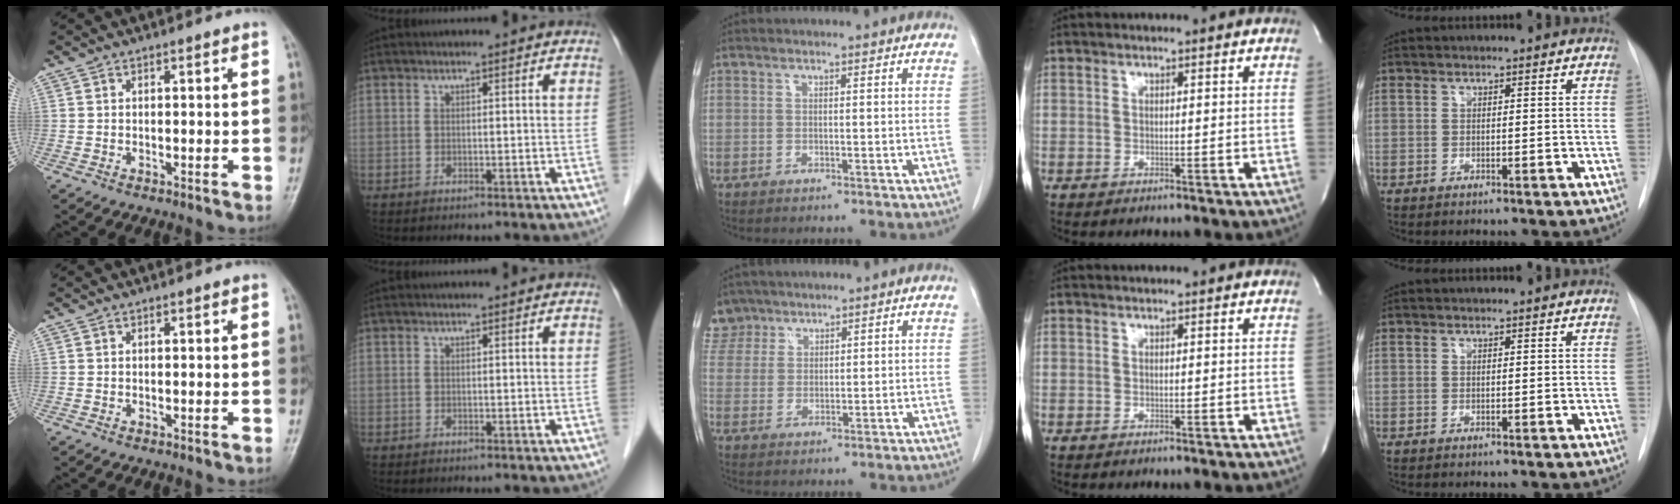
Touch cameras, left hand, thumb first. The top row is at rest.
{"middle": {"total": 5.0, "force": [4.1, 2.8, -0.5], "torque": [0.020, 0.005, 0.082]}}